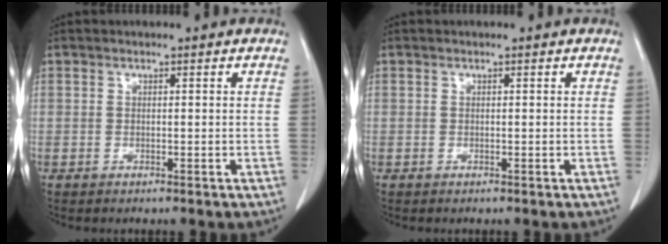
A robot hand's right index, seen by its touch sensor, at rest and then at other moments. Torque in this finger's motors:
{"motor_torque": [0.00, 0.00, 0.00, 0.00]}